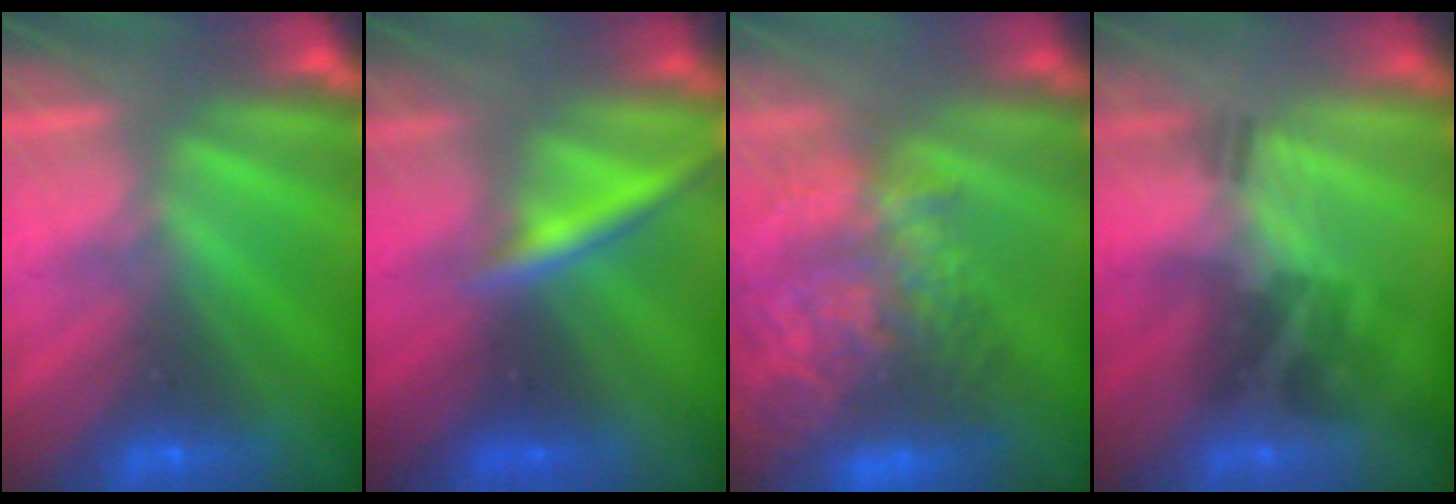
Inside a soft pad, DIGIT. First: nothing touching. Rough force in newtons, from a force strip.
{"total": 2.4}
{"total": 9.9}
{"total": 2.2}